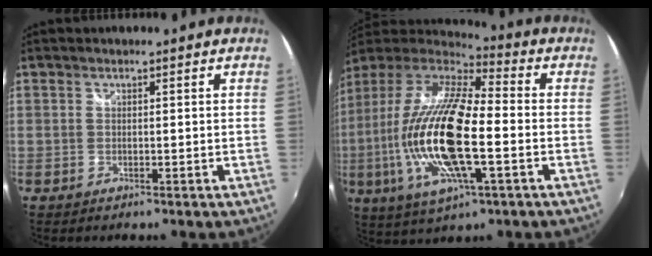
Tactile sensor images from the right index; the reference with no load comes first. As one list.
[{"total": 23.0, "force": [-4.2, 7.0, 21.5], "torque": [-0.417, -0.026, -0.085]}]